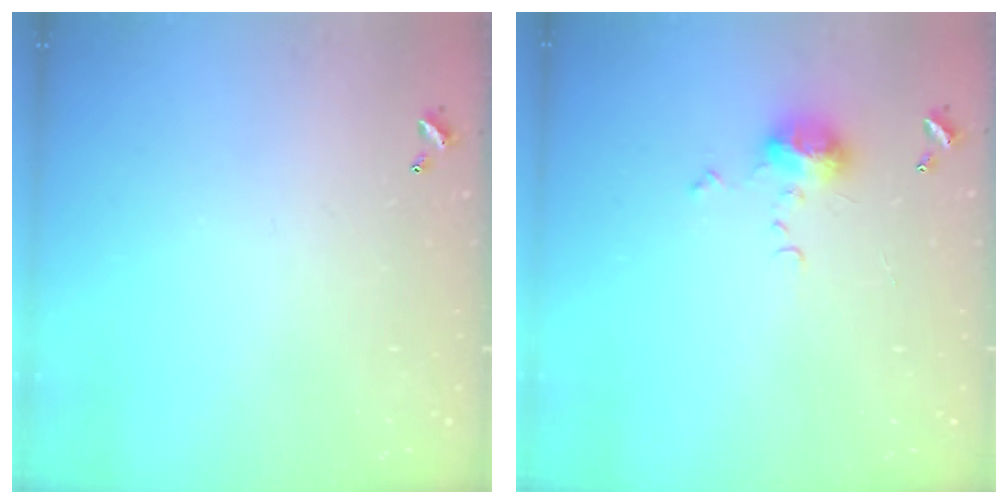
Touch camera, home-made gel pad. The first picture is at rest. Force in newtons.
{"total": 6.2, "press": 6.2, "slide": 0.7}